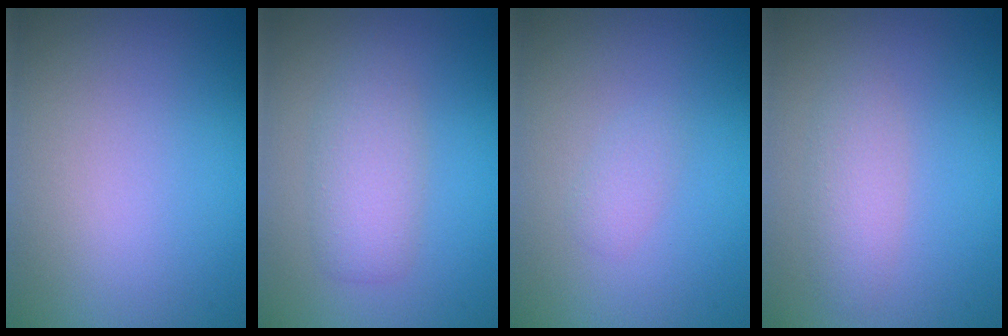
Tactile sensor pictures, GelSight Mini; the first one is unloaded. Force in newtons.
{"total": 3.2, "press": 3.2, "slide": 0.2}
{"total": 1.1, "press": 1.1, "slide": 0.1}
{"total": 2.3, "press": 2.3, "slide": 0.1}